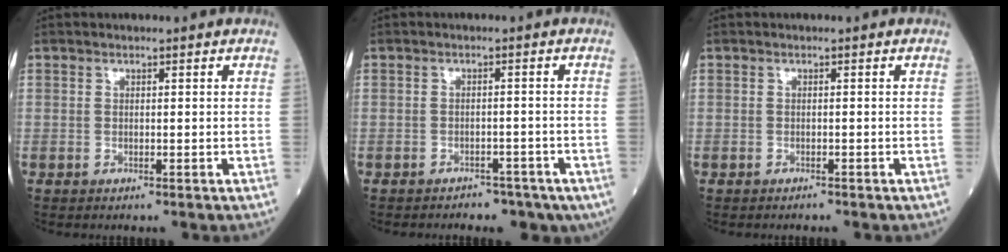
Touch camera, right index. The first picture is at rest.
{"total": 7.0, "force": [-5.4, 3.8, 2.1], "torque": [-0.021, 0.007, -0.060]}
{"total": 0.6, "force": [-0.6, 0.1, 0.1], "torque": [-0.009, -0.001, -0.009]}